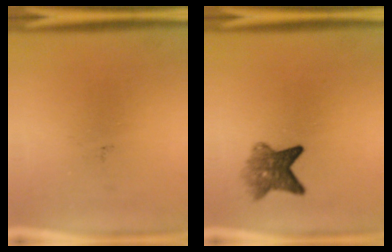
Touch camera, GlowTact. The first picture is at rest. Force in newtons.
{"total": 5.2}